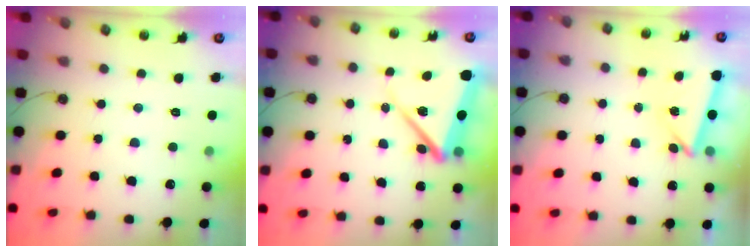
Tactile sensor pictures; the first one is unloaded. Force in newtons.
{"total": 11.7, "press": 11.5, "slide": 2.0}
{"total": 3.3, "press": 3.0, "slide": 1.5}